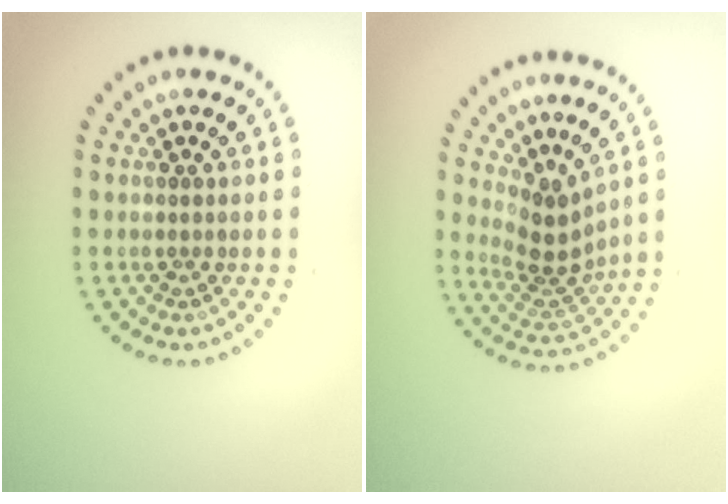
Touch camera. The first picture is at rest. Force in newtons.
{"total": 3.3, "press": 2.3, "slide": 2.4}